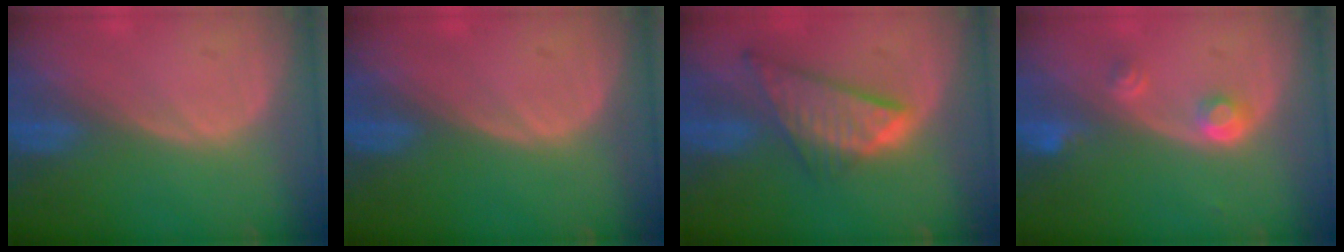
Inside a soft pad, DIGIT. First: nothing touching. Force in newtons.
{"total": 0.0}
{"total": 8.6, "press": 7.3, "slide": 4.5}
{"total": 2.9, "press": 2.7, "slide": 1.0}